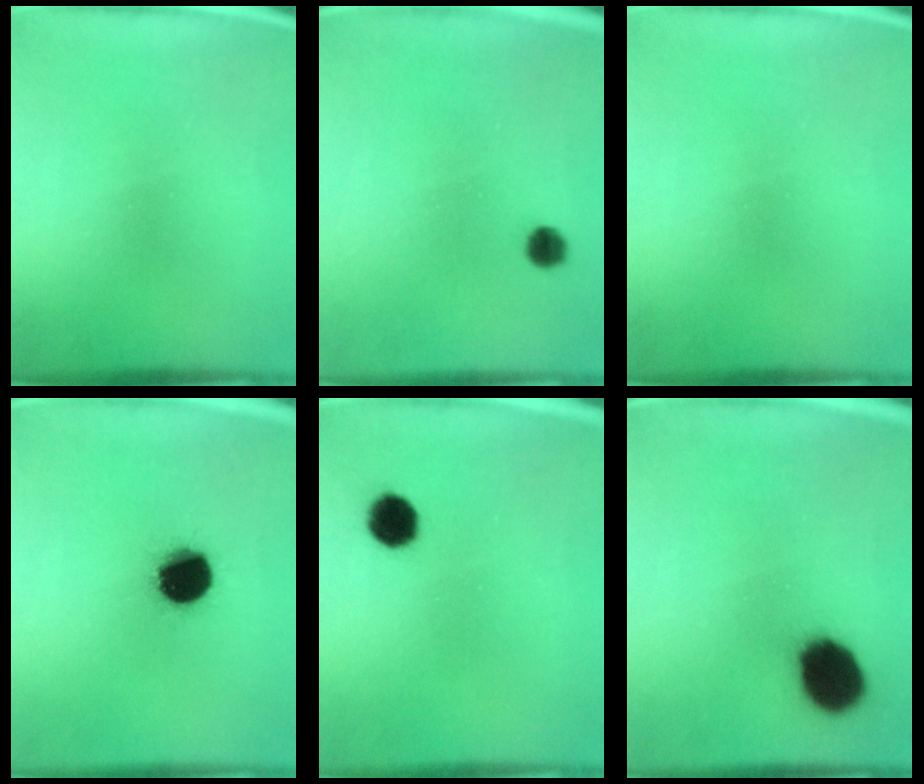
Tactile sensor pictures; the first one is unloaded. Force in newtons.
{"total": 2.6}
{"total": 0.0}
{"total": 14.2}
{"total": 5.4}
{"total": 13.2}